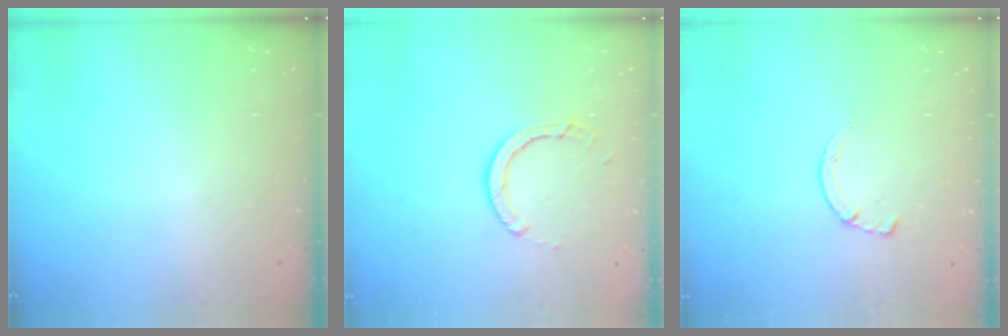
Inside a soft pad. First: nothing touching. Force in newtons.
{"total": 5.6, "press": 5.6, "slide": 0.2}
{"total": 1.8, "press": 1.7, "slide": 0.3}